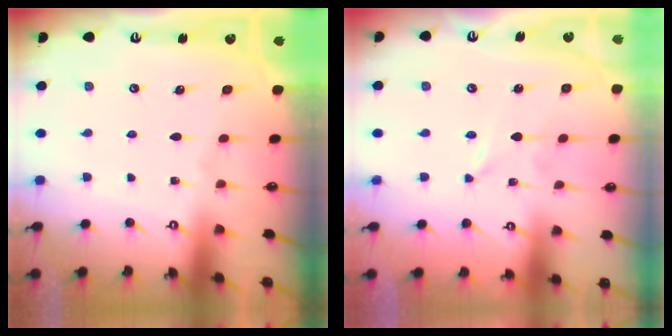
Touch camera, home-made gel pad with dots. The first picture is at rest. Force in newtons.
{"total": 0.0}